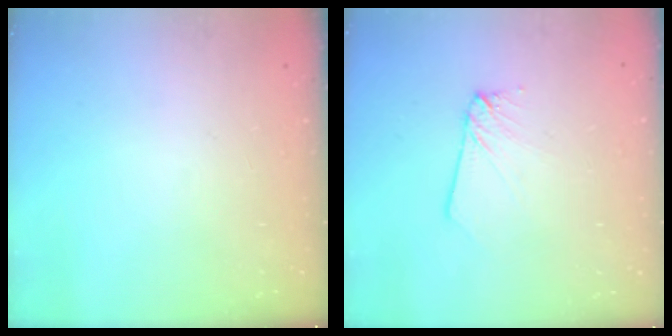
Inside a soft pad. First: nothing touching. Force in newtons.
{"total": 3.3, "press": 3.3, "slide": 0.4}